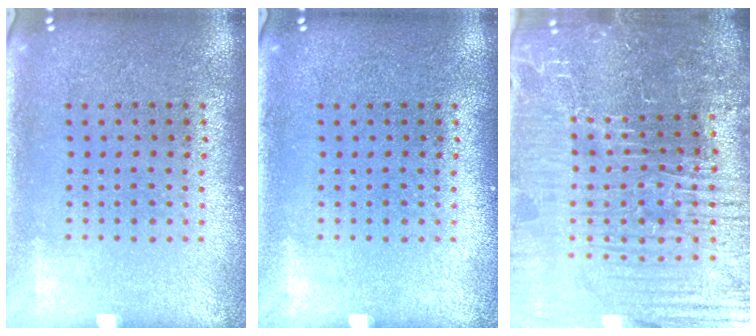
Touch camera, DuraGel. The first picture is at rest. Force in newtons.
{"total": 0.0}
{"total": 6.7, "press": 6.0, "slide": 3.0}